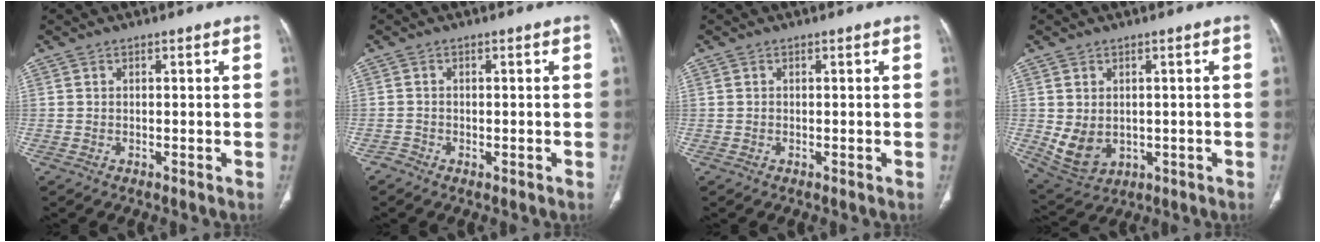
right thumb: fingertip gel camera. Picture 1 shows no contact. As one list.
[{"total": 0.9, "force": [-0.8, 0.6, 0.1], "torque": [0.000, 0.003, -0.018]}, {"total": 0.0}, {"total": 7.0, "force": [-0.2, 5.4, 4.6], "torque": [-0.072, -0.006, 0.023]}]